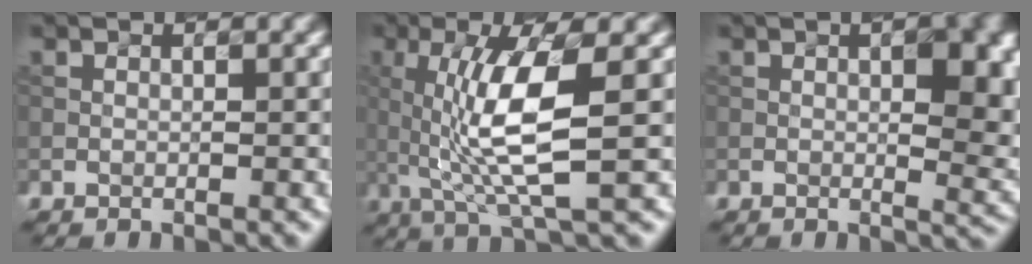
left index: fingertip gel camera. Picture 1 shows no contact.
{"total": 7.1, "force": [0.2, 1.5, 7.0], "torque": [-0.131, 0.000, 0.019]}
{"total": 7.7, "force": [1.5, 2.9, 7.0], "torque": [-0.057, 0.009, 0.028]}